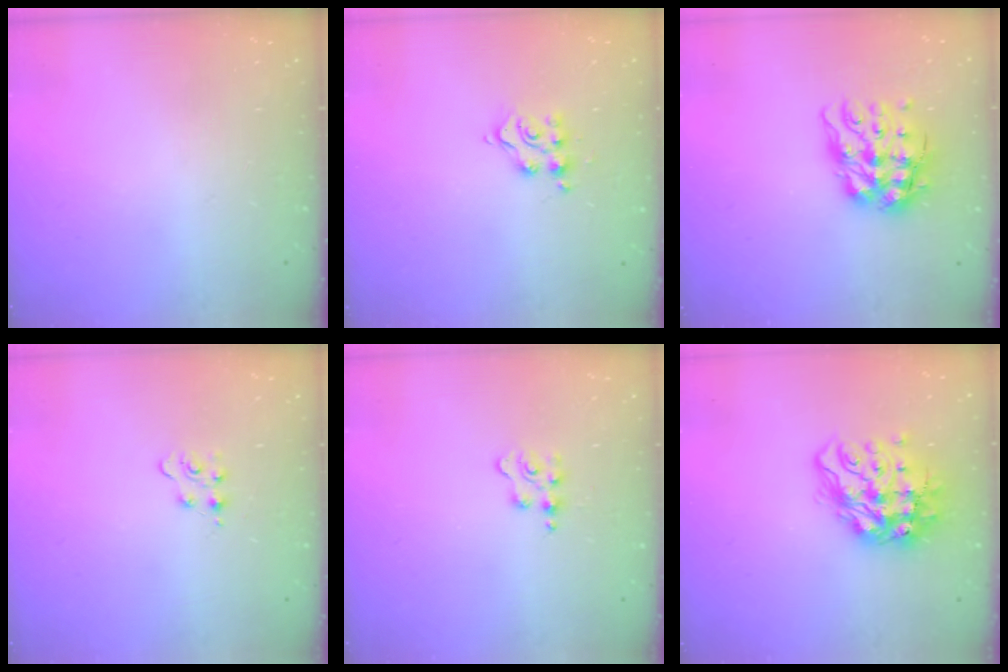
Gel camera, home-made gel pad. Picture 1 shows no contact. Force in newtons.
{"total": 7.5, "press": 7.5, "slide": 0.5}
{"total": 12.6, "press": 12.5, "slide": 1.4}
{"total": 3.8, "press": 3.8, "slide": 0.5}
{"total": 2.7, "press": 2.7, "slide": 0.5}
{"total": 15.4, "press": 15.4, "slide": 1.5}